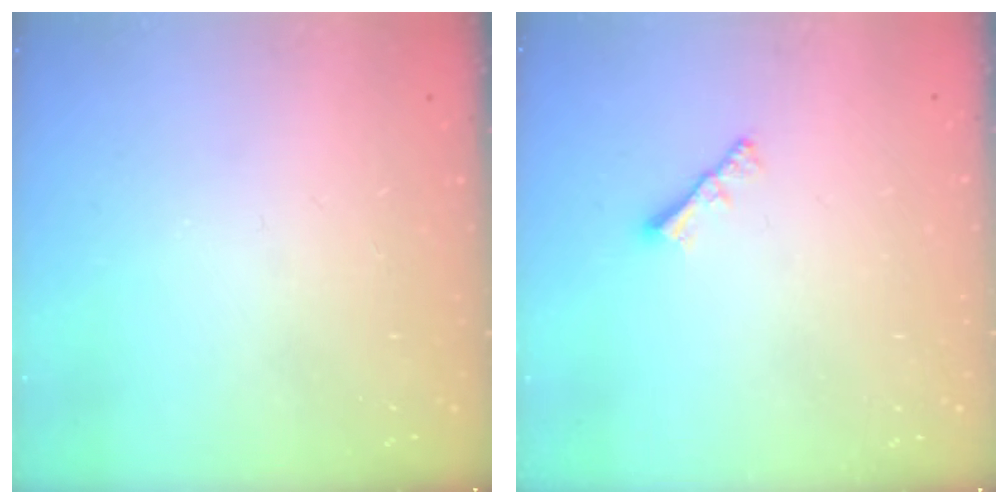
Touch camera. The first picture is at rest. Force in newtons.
{"total": 2.2, "press": 2.1, "slide": 0.6}